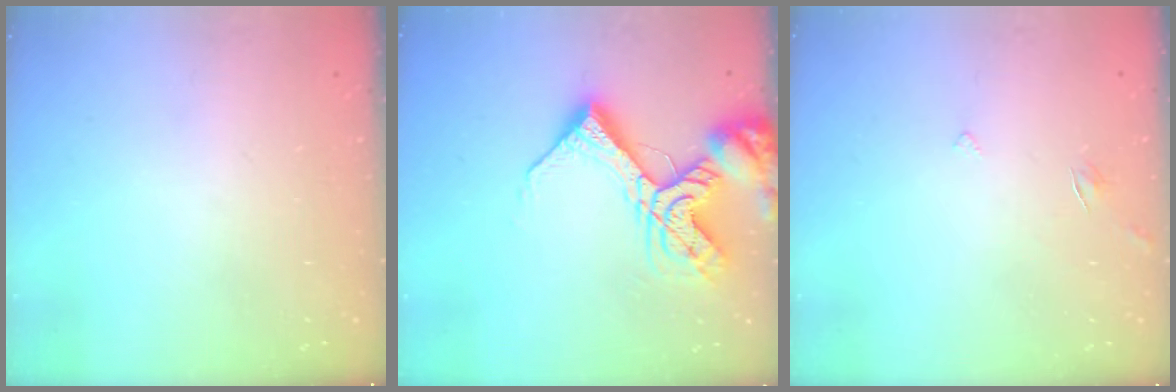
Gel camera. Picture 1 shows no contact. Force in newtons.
{"total": 17.0, "press": 16.9, "slide": 2.1}
{"total": 2.8, "press": 2.8, "slide": 0.3}